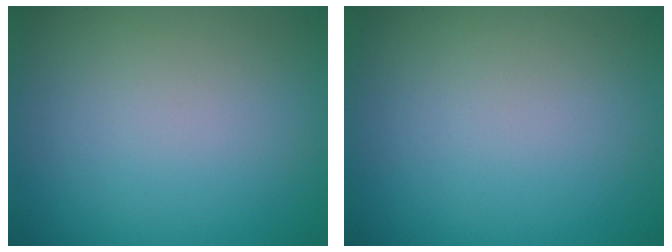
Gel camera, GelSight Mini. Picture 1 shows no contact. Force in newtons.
{"total": 0.0}